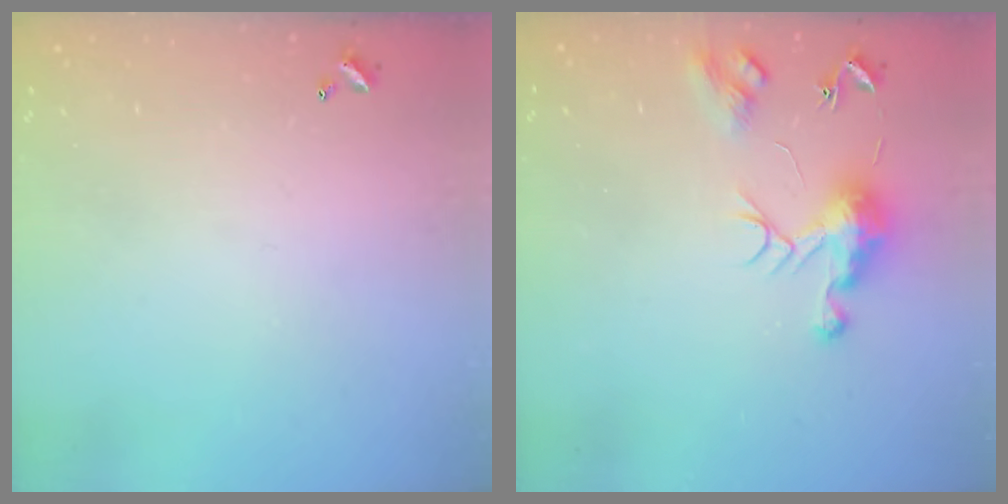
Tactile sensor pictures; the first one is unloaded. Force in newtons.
{"total": 9.6, "press": 9.5, "slide": 0.9}